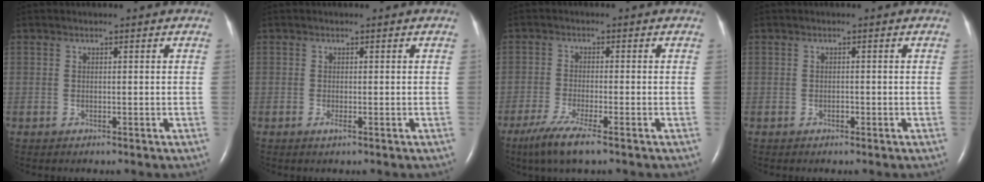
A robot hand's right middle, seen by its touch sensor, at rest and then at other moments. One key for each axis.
{"total": 0.7, "fx": -0.3, "fy": 0.0, "fz": 0.6, "tx": -0.014, "ty": -0.002, "tz": -0.005}
{"total": 6.1, "fx": -4.1, "fy": 0.3, "fz": 4.6, "tx": -0.095, "ty": -0.019, "tz": -0.073}
{"total": 0.5, "fx": -0.3, "fy": 0.3, "fz": 0.3, "tx": -0.006, "ty": 0.001, "tz": -0.005}